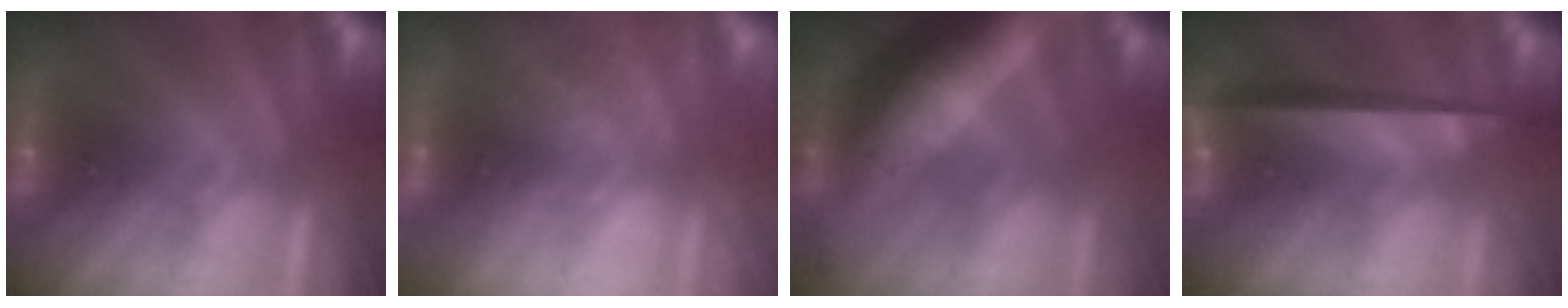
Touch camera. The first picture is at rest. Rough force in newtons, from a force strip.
{"total": 2.3}
{"total": 8.7}
{"total": 7.4}